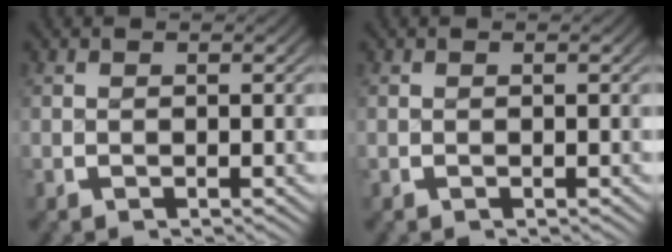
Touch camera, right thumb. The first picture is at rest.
{"total": 0.0}